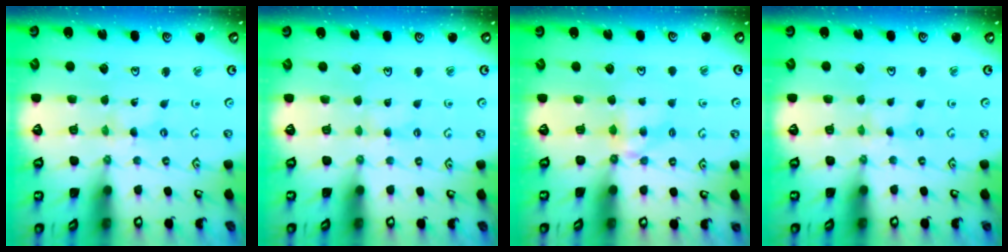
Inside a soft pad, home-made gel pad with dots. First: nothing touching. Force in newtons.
{"total": 1.5, "press": 1.5, "slide": 0.3}
{"total": 4.9, "press": 4.8, "slide": 0.7}
{"total": 0.0}